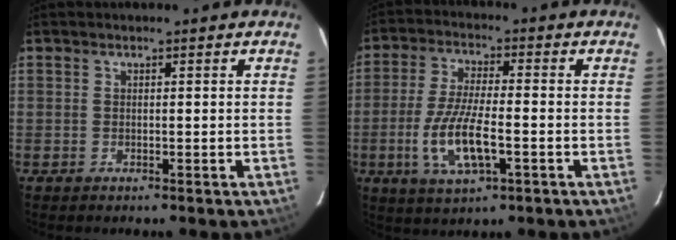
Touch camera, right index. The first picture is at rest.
{"total": 11.0, "force": [-3.2, 3.3, 10.0], "torque": [-0.205, -0.010, -0.060]}